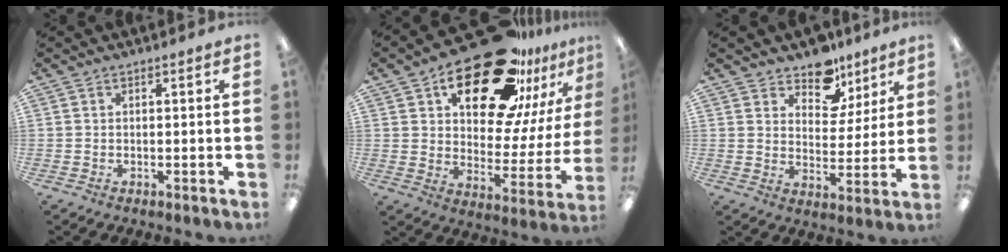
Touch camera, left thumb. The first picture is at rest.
{"total": 27.4, "force": [17.7, 12.6, 16.7], "torque": [-0.234, -0.102, 0.292]}
{"total": 10.9, "force": [8.6, 6.0, 3.0], "torque": [-0.042, -0.059, 0.158]}